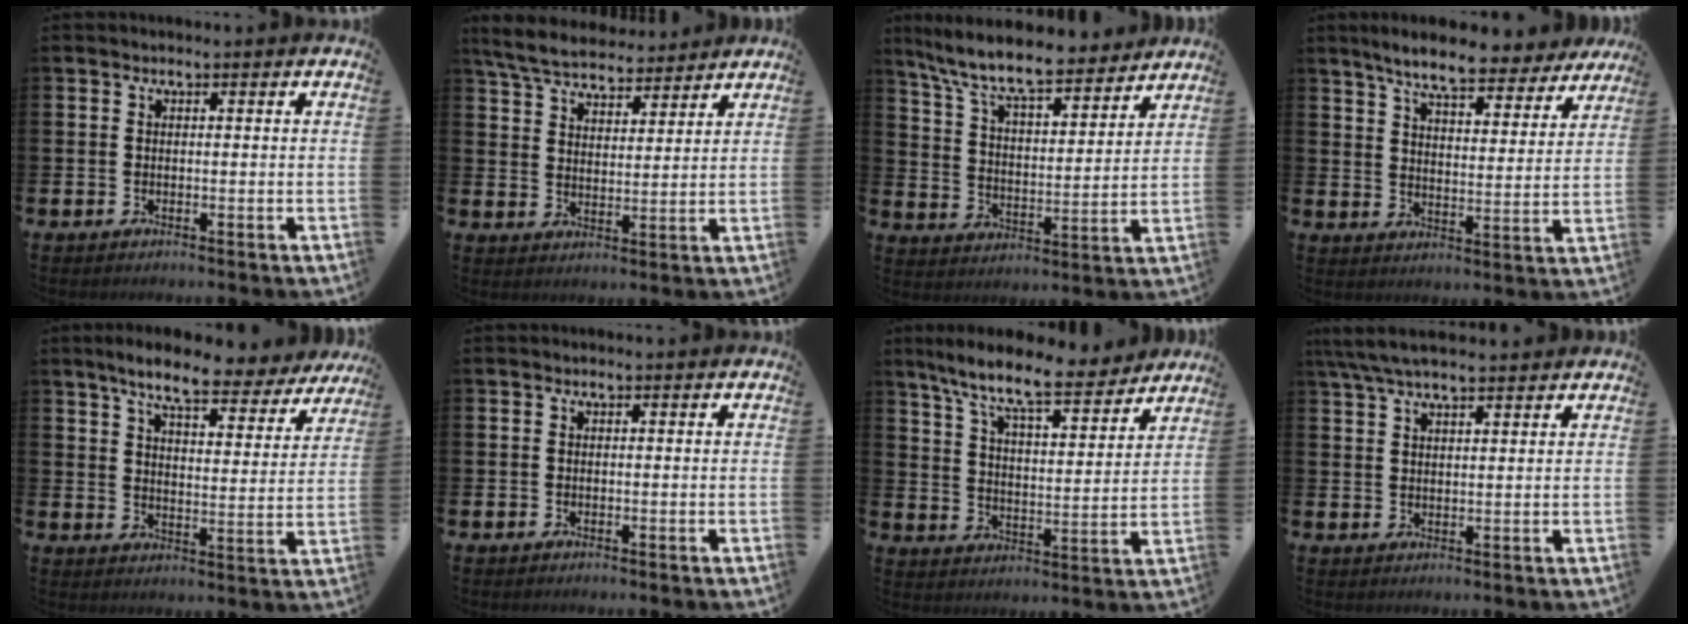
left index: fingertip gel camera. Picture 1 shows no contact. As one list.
[{"total": 6.7, "force": [6.3, 1.6, 1.6], "torque": [-0.058, -0.025, 0.115]}, {"total": 9.7, "force": [8.8, 1.8, 3.7], "torque": [-0.103, -0.059, 0.152]}, {"total": 8.6, "force": [7.8, 1.5, 3.4], "torque": [-0.082, -0.040, 0.136]}, {"total": 8.3, "force": [7.3, 1.5, 3.7], "torque": [-0.086, -0.035, 0.124]}, {"total": 0.0}, {"total": 10.2, "force": [8.9, 1.6, 4.6], "torque": [-0.120, -0.053, 0.150]}, {"total": 5.6, "force": [4.9, 1.1, 2.5], "torque": [-0.058, -0.010, 0.091]}]